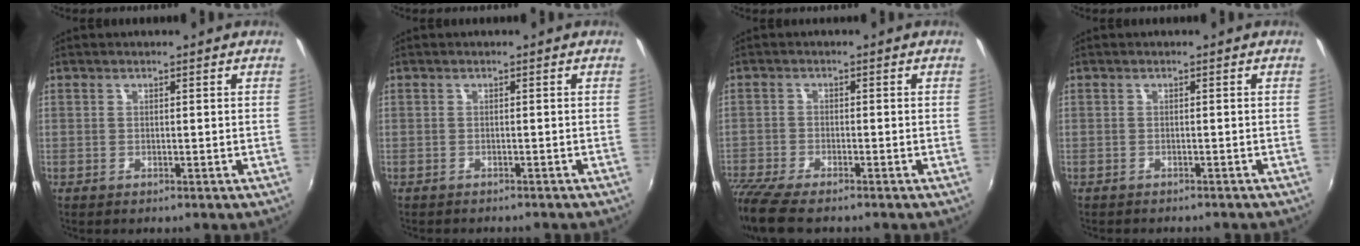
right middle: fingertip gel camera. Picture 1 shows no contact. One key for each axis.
{"total": 2.5, "fx": -2.3, "fy": 0.5, "fz": 0.8, "tx": -0.020, "ty": -0.010, "tz": -0.033}
{"total": 9.0, "fx": -7.6, "fy": 1.7, "fz": 4.6, "tx": -0.123, "ty": -0.040, "tz": -0.140}
{"total": 2.8, "fx": -2.6, "fy": 0.7, "fz": 0.9, "tx": -0.022, "ty": -0.010, "tz": -0.036}